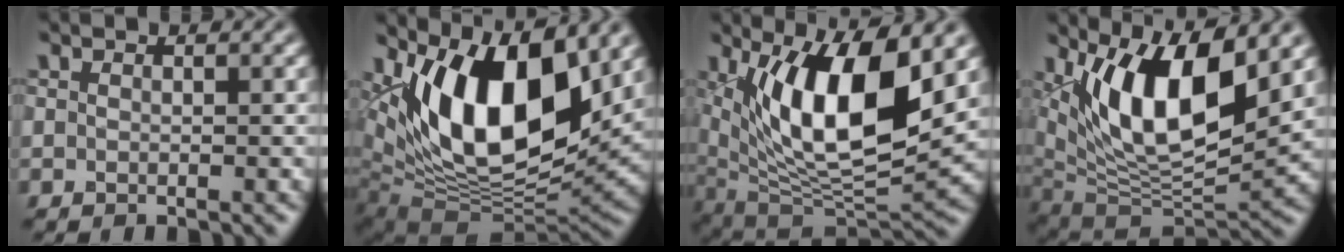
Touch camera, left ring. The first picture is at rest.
{"total": 14.1, "force": [5.3, 6.8, 11.2], "torque": [-0.189, 0.001, 0.088]}
{"total": 12.3, "force": [3.6, 4.4, 10.9], "torque": [-0.174, -0.013, 0.065]}
{"total": 10.8, "force": [4.3, 4.3, 9.0], "torque": [-0.149, -0.017, 0.083]}